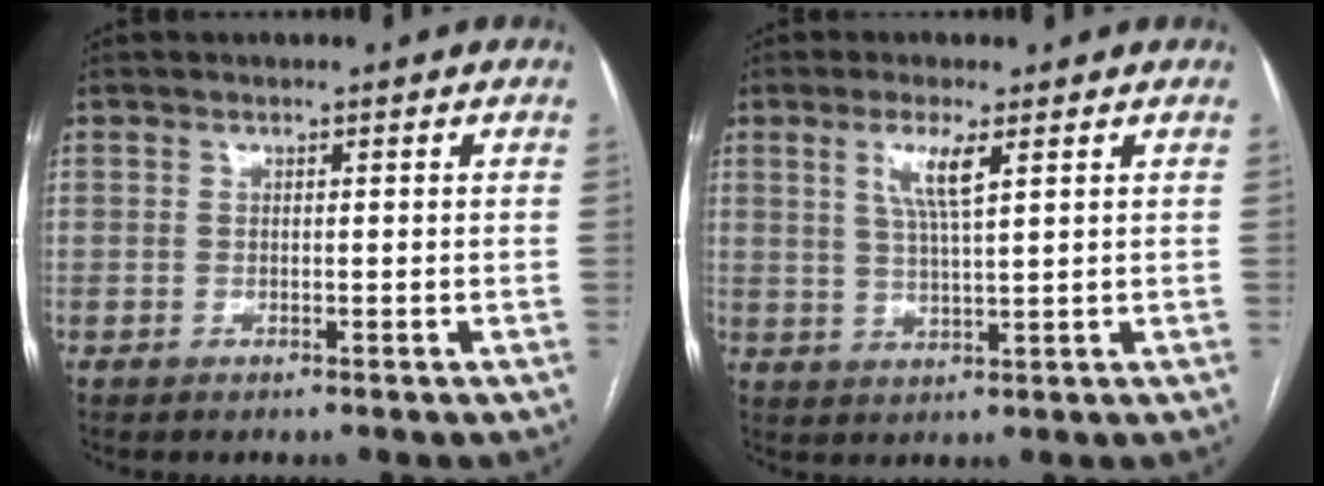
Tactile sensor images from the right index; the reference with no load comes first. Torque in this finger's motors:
{"motor_torque": [0.84, 0.31, 0.46, 0.14]}